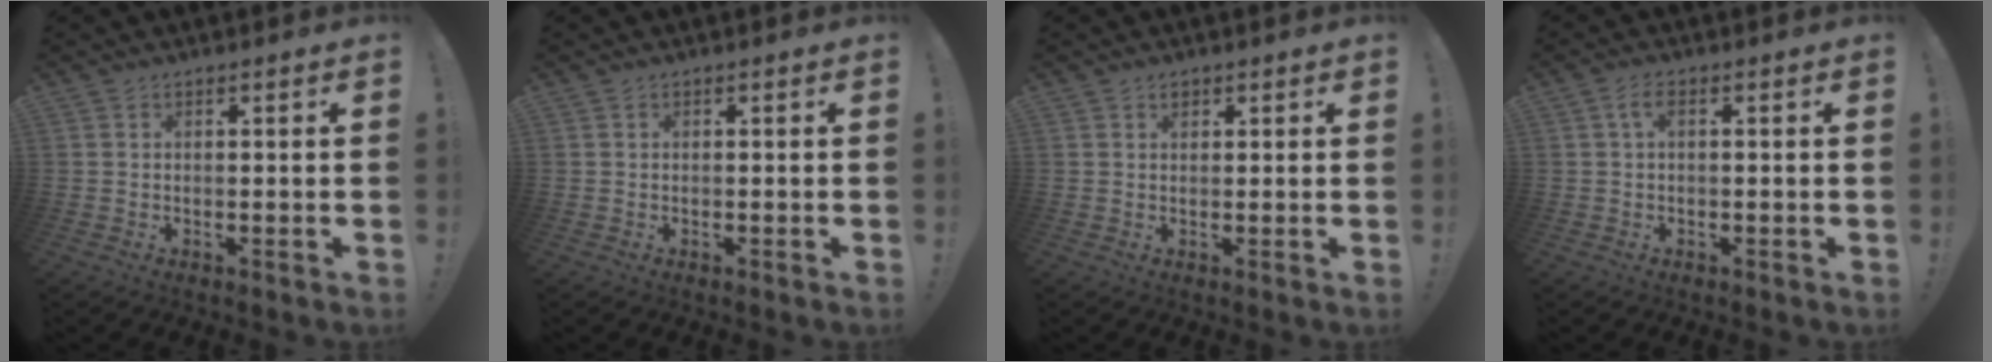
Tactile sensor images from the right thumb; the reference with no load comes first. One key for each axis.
{"total": 0.0}
{"total": 1.4, "fx": 0.9, "fy": 0.9, "fz": 0.4, "tx": 0.003, "ty": -0.002, "tz": 0.015}
{"total": 2.9, "fx": 0.7, "fy": 0.9, "fz": 2.7, "tx": -0.046, "ty": 0.004, "tz": 0.011}